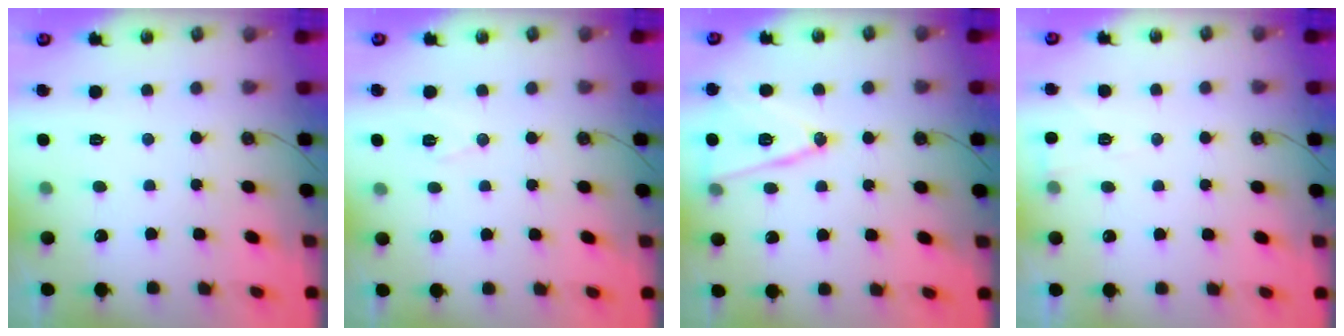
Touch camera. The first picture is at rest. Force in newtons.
{"total": 5.9, "press": 3.9, "slide": 4.4}
{"total": 13.7, "press": 13.3, "slide": 3.3}
{"total": 2.5, "press": 2.4, "slide": 0.7}